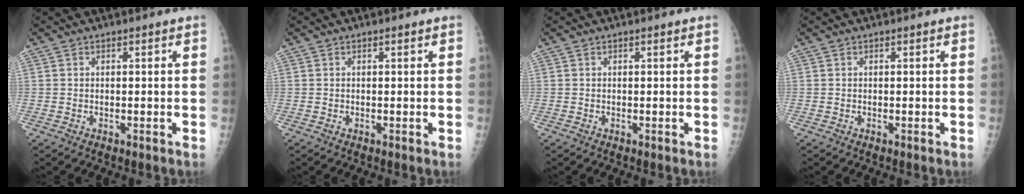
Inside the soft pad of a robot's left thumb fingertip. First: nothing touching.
{"total": 0.0}
{"total": 0.0}
{"total": 0.0}